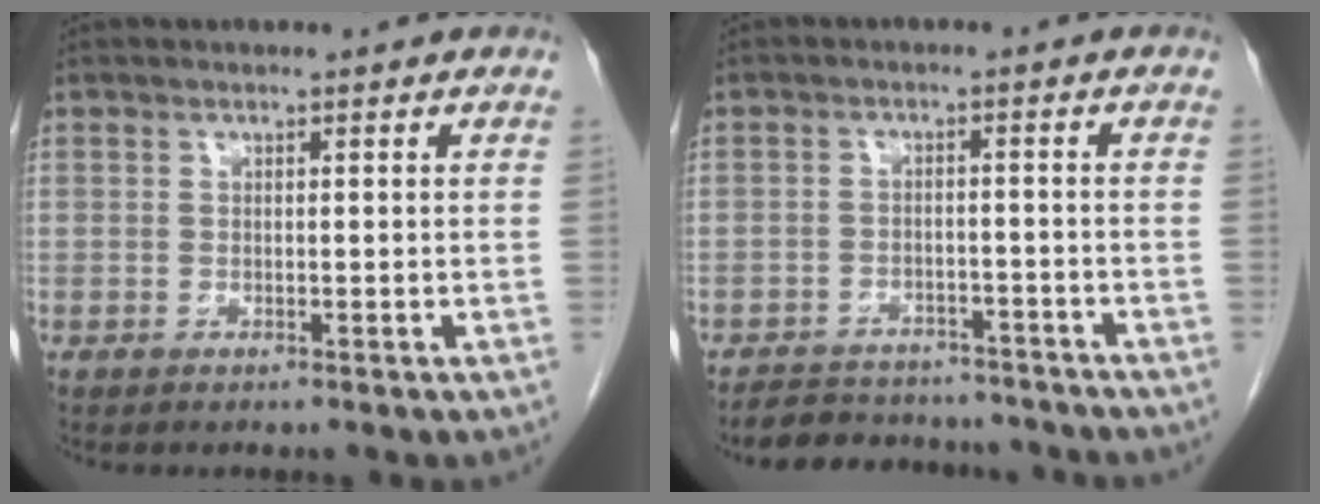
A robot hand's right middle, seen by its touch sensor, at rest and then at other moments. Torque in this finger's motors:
{"motor_torque": [0.16, -0.15, 0.06, 0.01]}